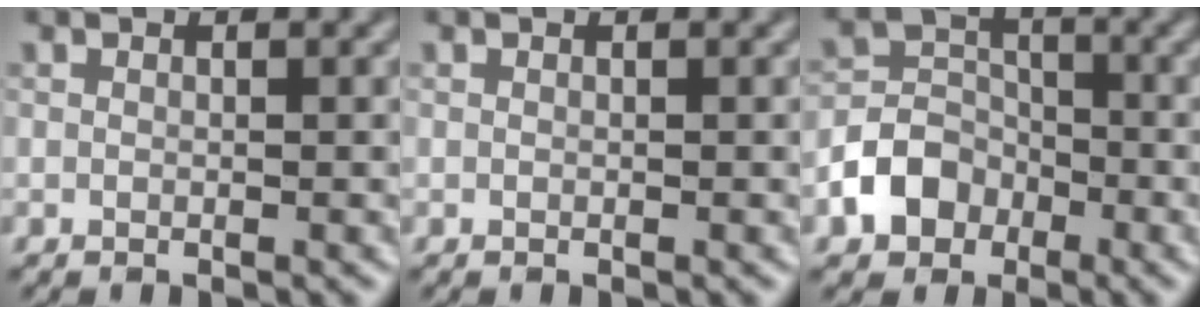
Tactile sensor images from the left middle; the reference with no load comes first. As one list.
[{"total": 0.0}, {"total": 4.6, "force": [-2.2, 3.6, 1.8], "torque": [-0.020, 0.003, -0.052]}]